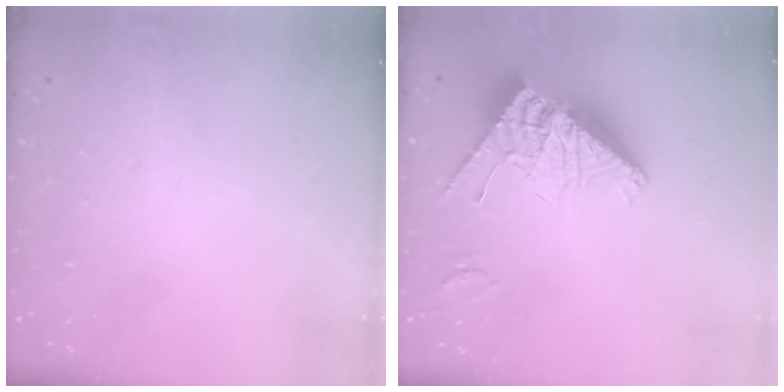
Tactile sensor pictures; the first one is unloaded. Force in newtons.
{"total": 11.7, "press": 11.7, "slide": 1.0}